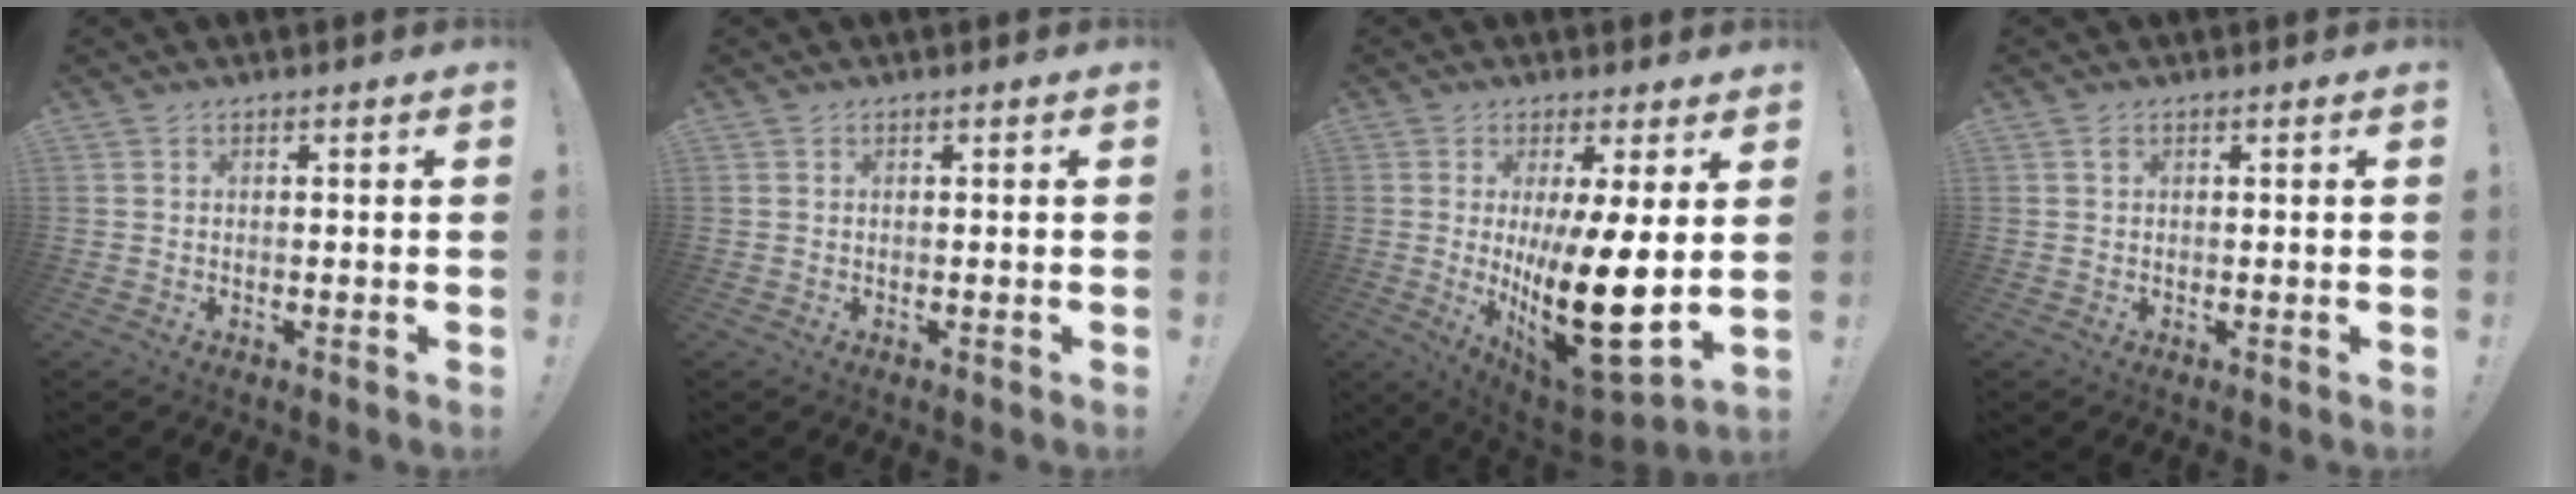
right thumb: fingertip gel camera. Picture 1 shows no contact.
{"total": 0.0}
{"total": 19.3, "force": [0.1, 5.4, 18.5], "torque": [-0.308, -0.037, 0.010]}
{"total": 0.6, "force": [0.3, 0.4, 0.3], "torque": [-0.005, 0.002, 0.005]}